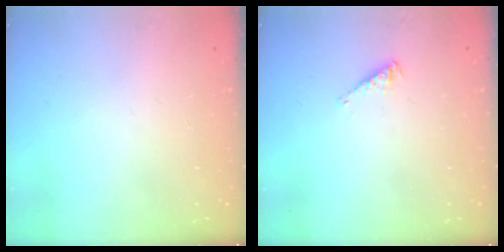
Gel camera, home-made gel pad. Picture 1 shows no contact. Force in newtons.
{"total": 2.9, "press": 2.9, "slide": 0.3}